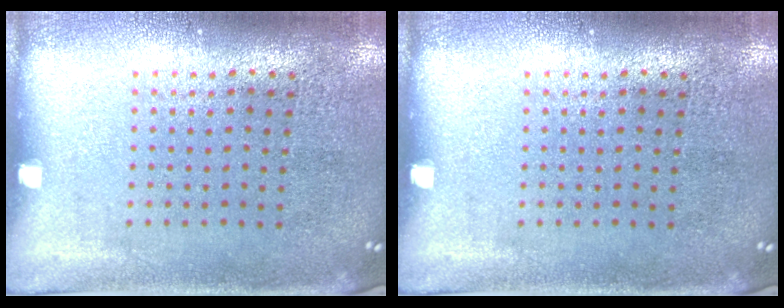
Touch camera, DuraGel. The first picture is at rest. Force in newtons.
{"total": 0.0}